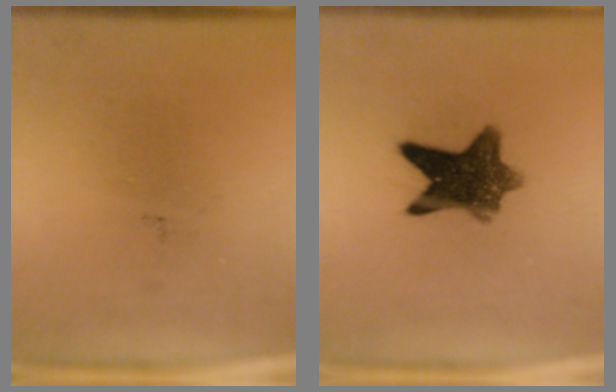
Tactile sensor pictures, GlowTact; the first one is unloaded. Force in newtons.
{"total": 9.3}